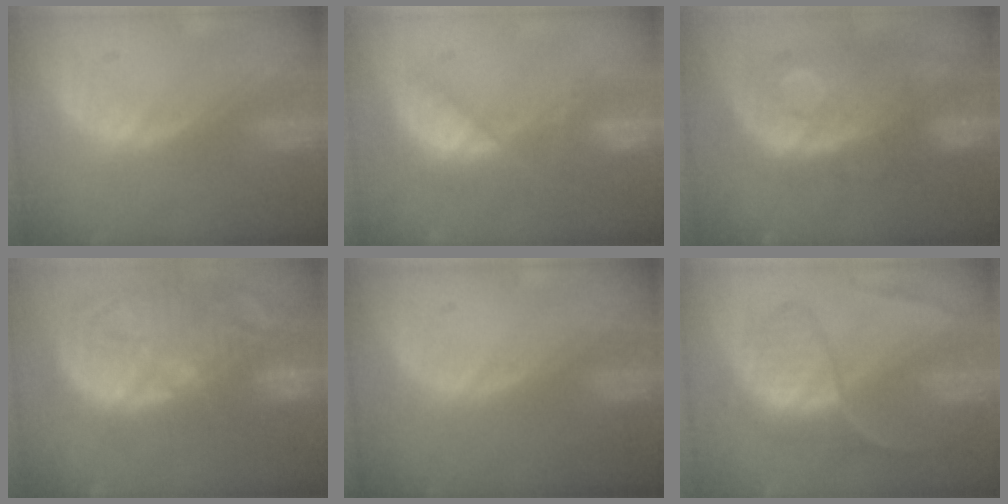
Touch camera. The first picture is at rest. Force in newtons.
{"total": 8.0, "press": 6.9, "slide": 4.1}
{"total": 11.3, "press": 9.8, "slide": 5.6}
{"total": 15.2, "press": 13.2, "slide": 7.4}
{"total": 0.0}
{"total": 9.2, "press": 7.6, "slide": 5.1}